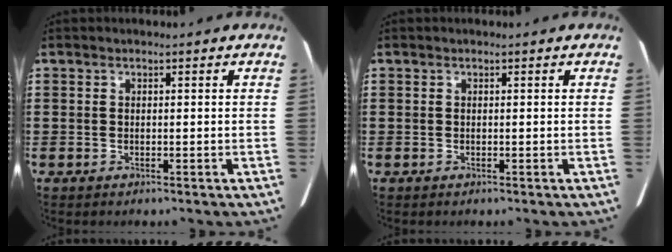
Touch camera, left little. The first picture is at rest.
{"total": 0.0}